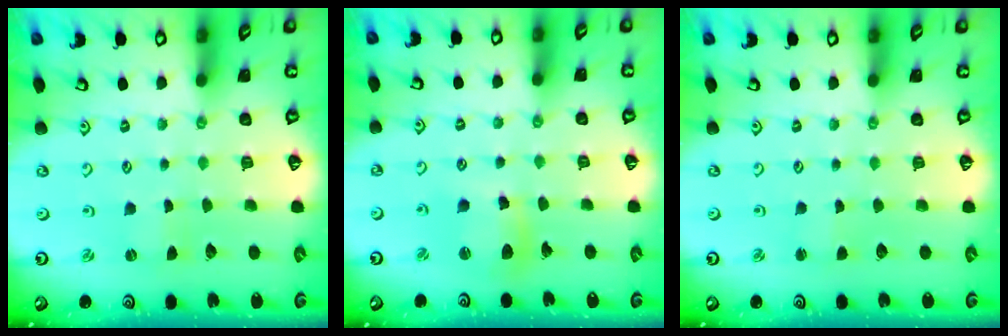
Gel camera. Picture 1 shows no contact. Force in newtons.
{"total": 9.8, "press": 9.7, "slide": 1.3}
{"total": 1.0, "press": 0.9, "slide": 0.1}